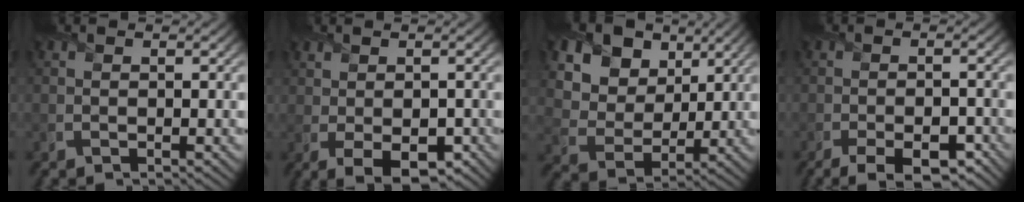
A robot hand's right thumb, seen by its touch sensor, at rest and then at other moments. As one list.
[{"total": 4.8, "force": [-1.3, 2.3, 4.0], "torque": [-0.079, -0.011, -0.011]}, {"total": 15.7, "force": [8.9, 10.9, 6.8], "torque": [-0.205, 0.017, 0.190]}, {"total": 7.3, "force": [-4.9, 2.7, 4.8], "torque": [-0.077, -0.010, -0.069]}]